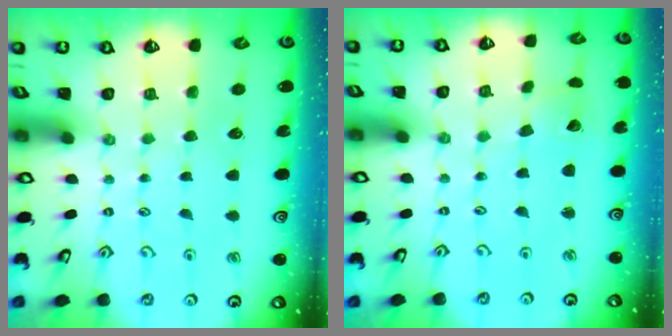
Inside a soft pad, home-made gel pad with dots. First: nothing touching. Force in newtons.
{"total": 2.8, "press": 2.8, "slide": 0.2}